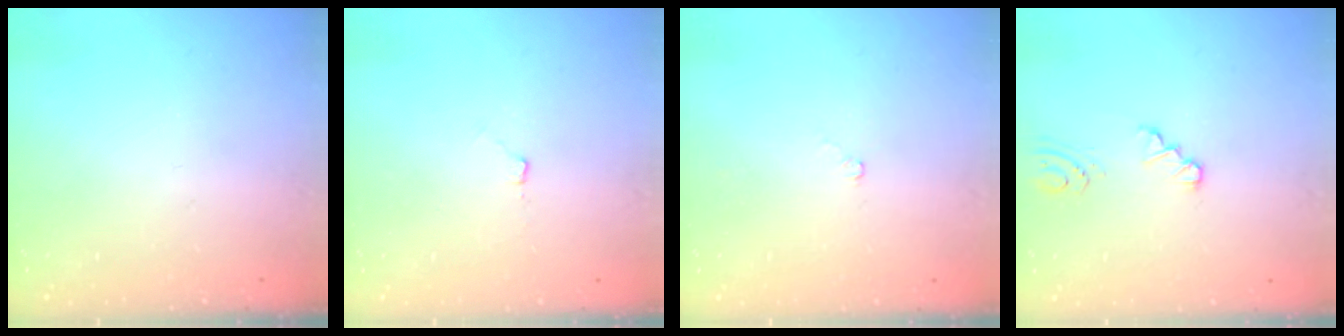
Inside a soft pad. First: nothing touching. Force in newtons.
{"total": 2.9, "press": 2.8, "slide": 0.4}
{"total": 2.4, "press": 2.3, "slide": 0.3}
{"total": 1.2, "press": 1.2, "slide": 0.2}